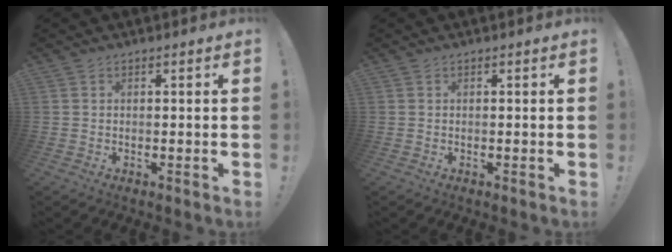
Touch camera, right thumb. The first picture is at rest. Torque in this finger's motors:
{"motor_torque": [0.00, 0.00, 0.00, 0.00, 0.00]}